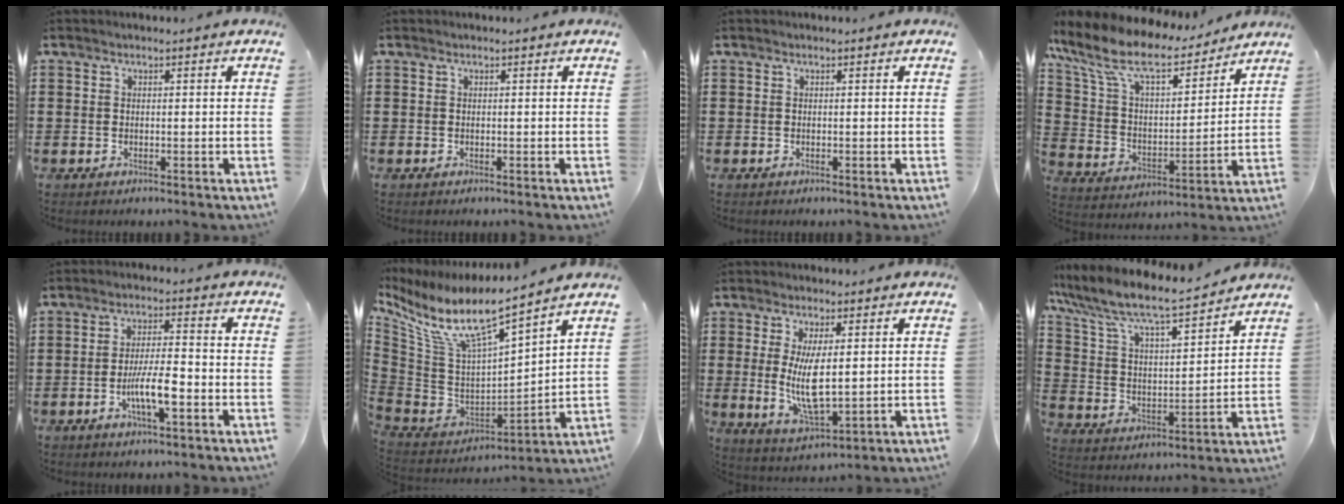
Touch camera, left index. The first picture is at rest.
{"total": 0.0}
{"total": 0.0}
{"total": 11.3, "force": [9.0, 3.4, 6.0], "torque": [-0.155, -0.047, 0.154]}
{"total": 6.6, "force": [-2.3, 1.4, 6.0], "torque": [-0.119, -0.003, -0.046]}
{"total": 8.7, "force": [6.4, 1.2, 5.8], "torque": [-0.141, -0.060, 0.104]}
{"total": 8.1, "force": [1.1, 2.9, 7.4], "torque": [-0.137, -0.010, 0.015]}
{"total": 7.4, "force": [6.4, 1.2, 3.5], "torque": [-0.097, -0.042, 0.104]}